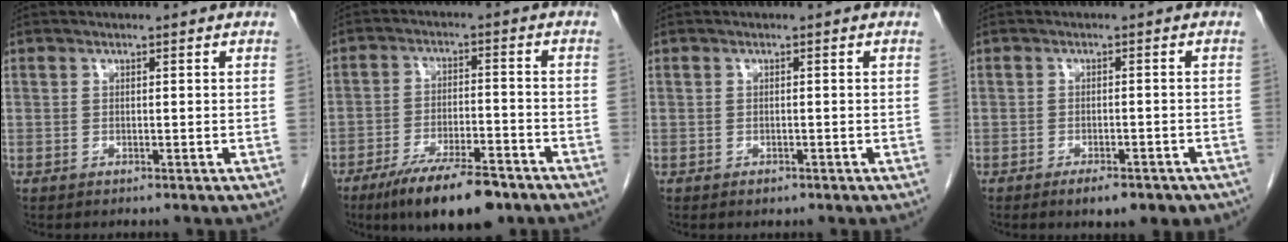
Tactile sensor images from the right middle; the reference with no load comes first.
{"total": 12.2, "force": [-8.7, 3.0, 7.9], "torque": [-0.128, -0.017, -0.145]}
{"total": 0.8, "force": [-0.5, 0.5, 0.4], "torque": [-0.007, 0.000, -0.005]}
{"total": 6.7, "force": [-5.0, 2.4, 3.8], "torque": [-0.037, 0.000, -0.061]}